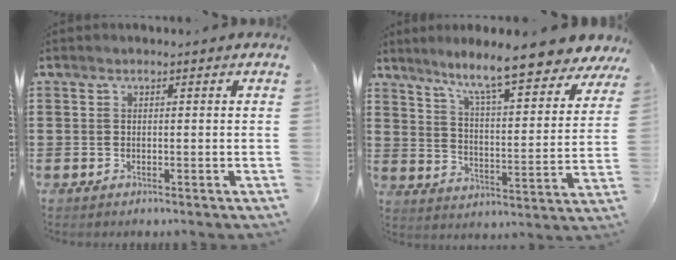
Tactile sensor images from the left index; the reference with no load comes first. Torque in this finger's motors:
{"motor_torque": [2.14, 0.00, 1.05, 0.21]}